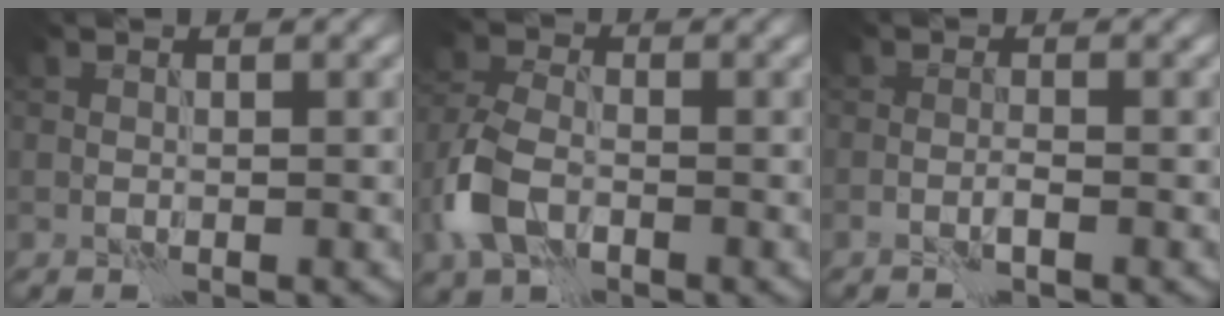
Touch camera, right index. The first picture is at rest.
{"total": 5.4, "force": [-2.4, 3.2, 3.6], "torque": [-0.089, 0.002, -0.060]}
{"total": 1.1, "force": [-0.7, 0.0, 0.8], "torque": [-0.013, 0.003, -0.016]}